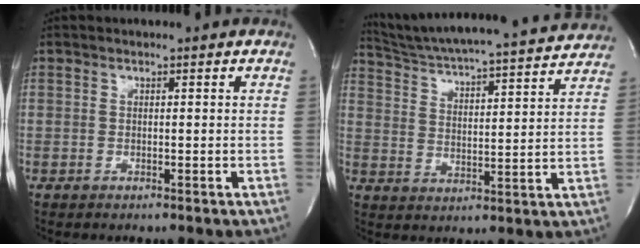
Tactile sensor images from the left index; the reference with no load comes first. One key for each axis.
{"total": 20.8, "fx": 19.6, "fy": 0.6, "fz": 7.0, "tx": -0.121, "ty": -0.017, "tz": 0.274}